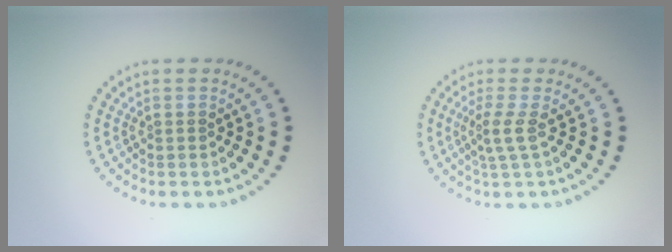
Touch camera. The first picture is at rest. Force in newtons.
{"total": 2.1, "press": 1.4, "slide": 1.5}